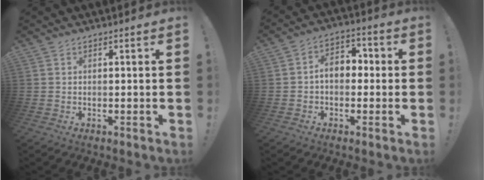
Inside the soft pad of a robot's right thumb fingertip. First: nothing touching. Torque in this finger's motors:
{"motor_torque": [0.95, 0.83, 0.73, -0.25, 0.03]}